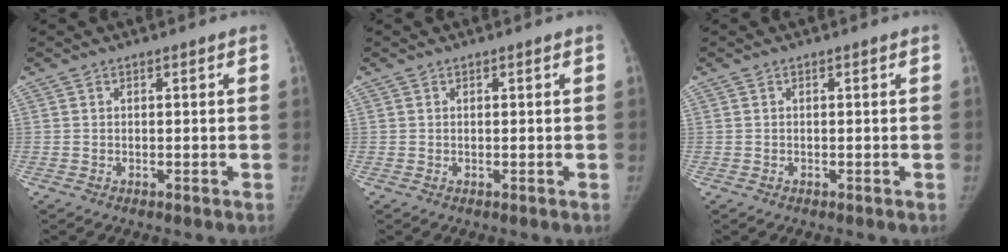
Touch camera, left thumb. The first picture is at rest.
{"total": 0.0}
{"total": 0.0}